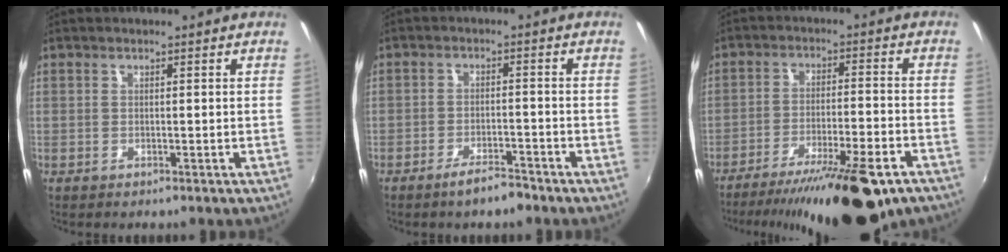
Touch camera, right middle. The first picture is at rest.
{"total": 4.5, "force": [-3.6, 1.0, 2.5], "torque": [-0.054, 0.002, -0.059]}
{"total": 20.0, "force": [-14.7, 4.7, 12.6], "torque": [-0.214, -0.030, -0.218]}